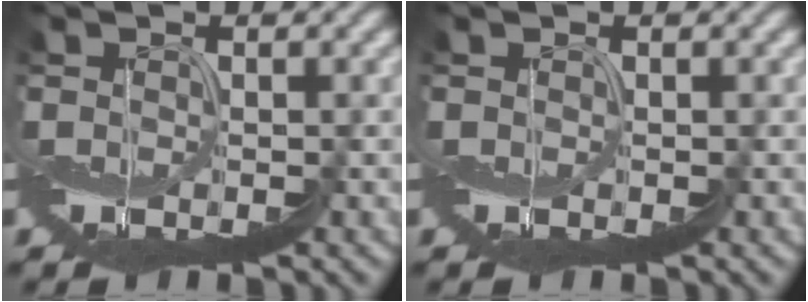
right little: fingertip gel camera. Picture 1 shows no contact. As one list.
[{"total": 0.0}]